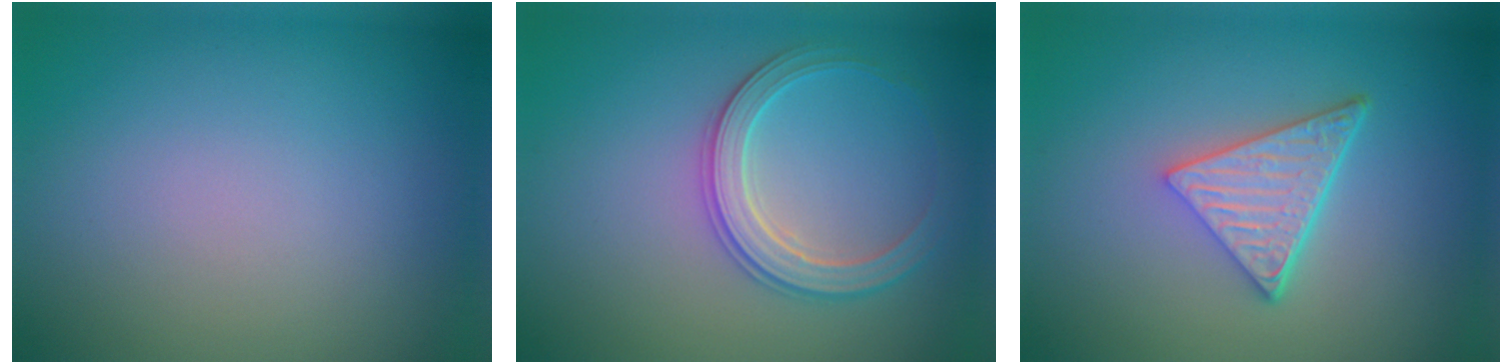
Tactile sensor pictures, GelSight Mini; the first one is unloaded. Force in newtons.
{"total": 3.1, "press": 3.1, "slide": 0.2}
{"total": 4.9, "press": 3.5, "slide": 3.4}